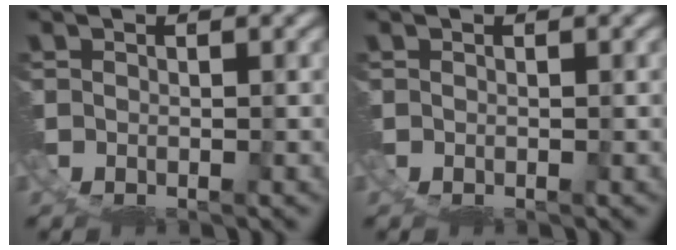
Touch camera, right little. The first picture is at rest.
{"total": 0.0}